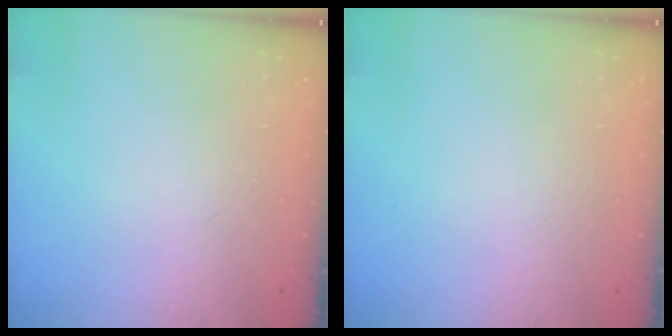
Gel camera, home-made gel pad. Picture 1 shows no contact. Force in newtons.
{"total": 0.0}